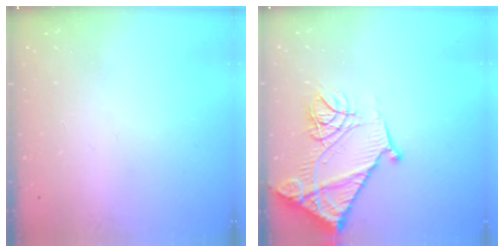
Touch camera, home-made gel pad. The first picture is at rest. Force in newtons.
{"total": 19.3, "press": 19.2, "slide": 2.1}